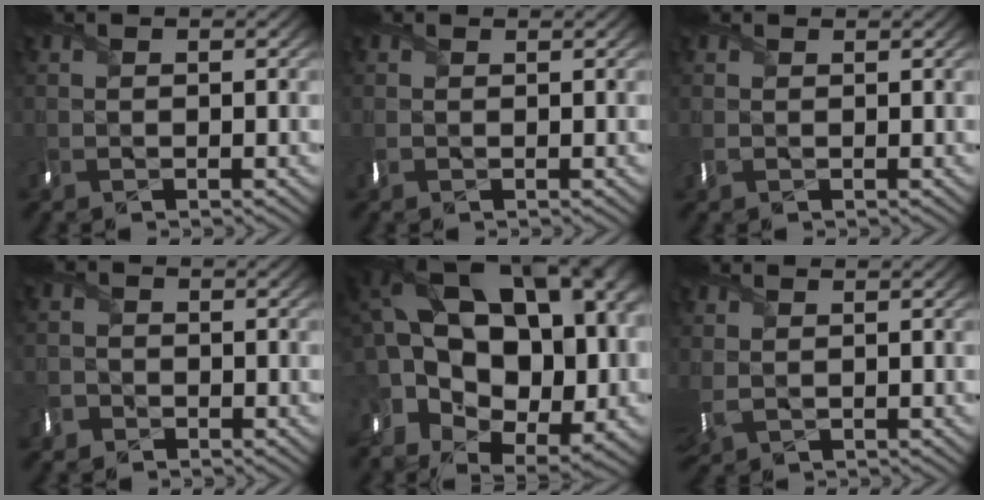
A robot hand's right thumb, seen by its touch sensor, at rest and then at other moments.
{"total": 0.0}
{"total": 0.0}
{"total": 1.7, "force": [-1.2, 0.7, -1.0], "torque": [0.027, -0.008, -0.031]}
{"total": 16.9, "force": [0.1, 11.3, 12.6], "torque": [-0.222, -0.013, 0.042]}
{"total": 1.7, "force": [0.5, 0.9, 1.4], "torque": [-0.040, -0.004, 0.013]}